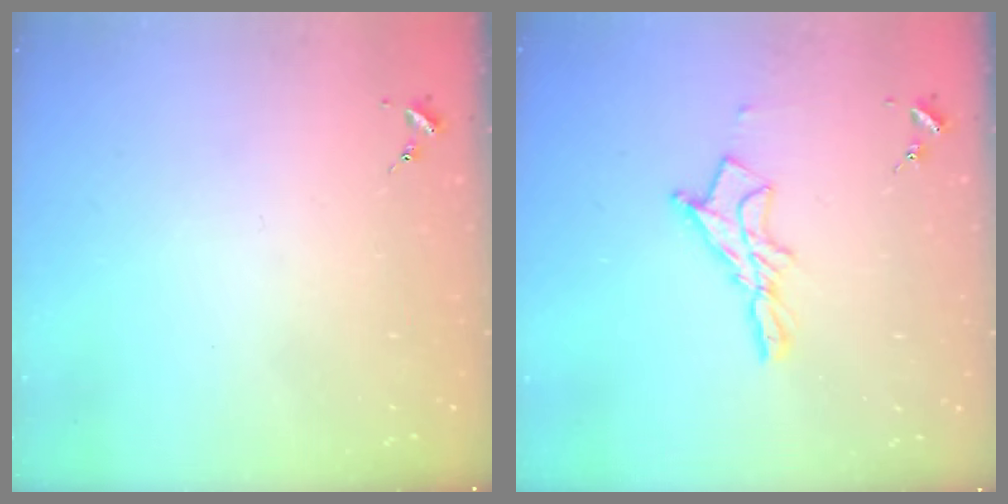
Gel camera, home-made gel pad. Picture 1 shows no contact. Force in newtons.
{"total": 11.1, "press": 11.1, "slide": 1.1}